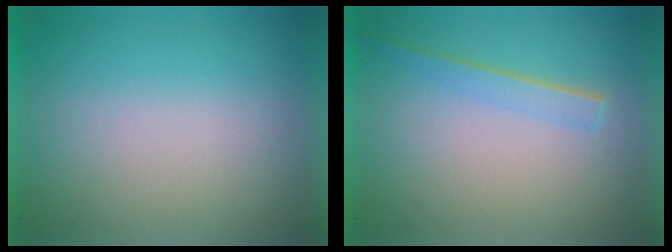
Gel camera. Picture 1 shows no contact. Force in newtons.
{"total": 1.6}